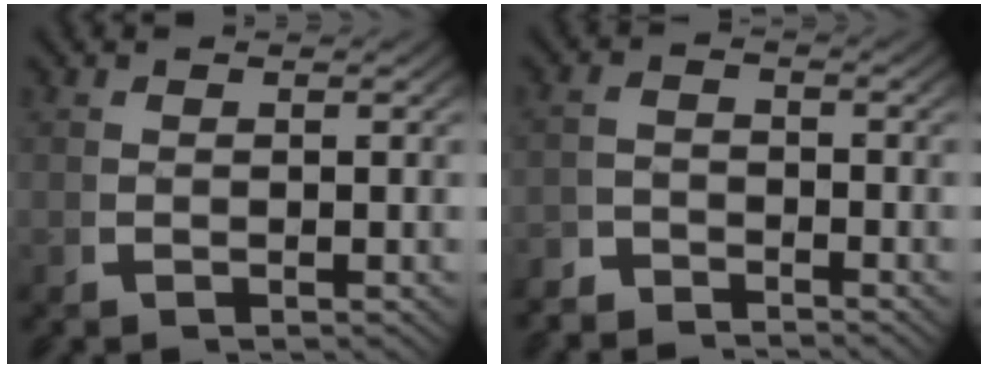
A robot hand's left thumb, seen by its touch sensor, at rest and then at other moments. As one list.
[{"total": 3.4, "force": [-3.3, 0.8, 0.0], "torque": [0.006, -0.016, -0.060]}]